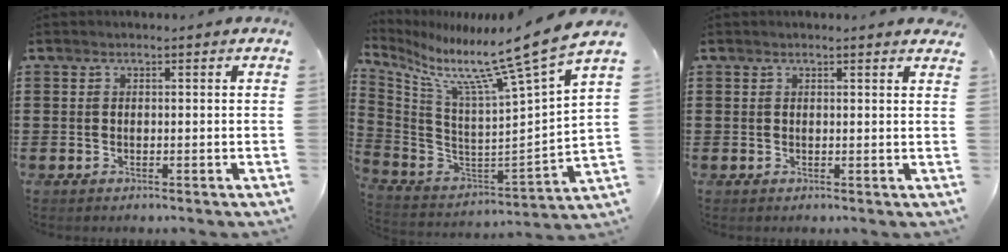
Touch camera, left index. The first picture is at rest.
{"total": 11.1, "force": [9.0, -1.0, 6.3], "torque": [-0.138, -0.083, 0.136]}
{"total": 1.0, "force": [0.8, 0.0, 0.5], "torque": [-0.011, 0.001, 0.015]}